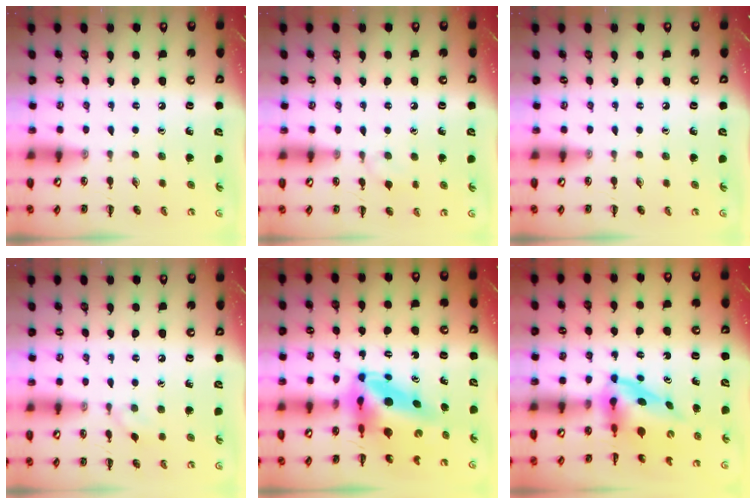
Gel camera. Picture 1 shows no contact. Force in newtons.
{"total": 6.2, "press": 5.9, "slide": 1.8}
{"total": 0.0}
{"total": 5.0, "press": 4.7, "slide": 1.6}
{"total": 7.3, "press": 7.0, "slide": 2.4}
{"total": 3.7, "press": 3.7, "slide": 0.6}